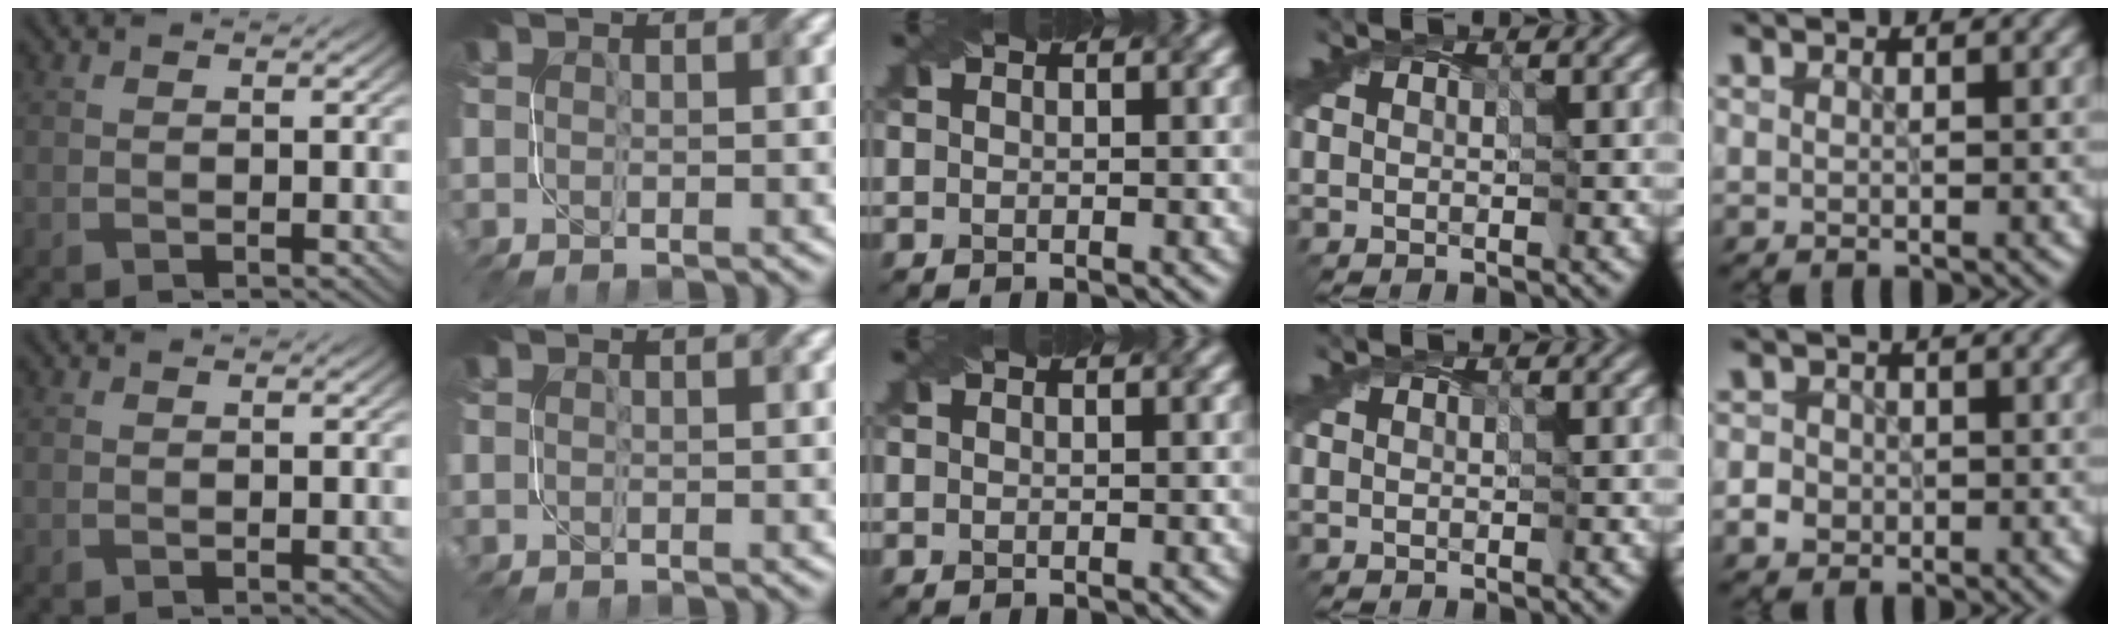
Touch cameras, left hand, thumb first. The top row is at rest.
{"index": {"total": 0.7, "force": [0.3, -0.2, -0.6], "torque": [0.007, 0.005, 0.004]}, "little": {"total": 2.1, "force": [-0.5, 2.0, 0.7], "torque": [0.002, -0.001, -0.011]}}